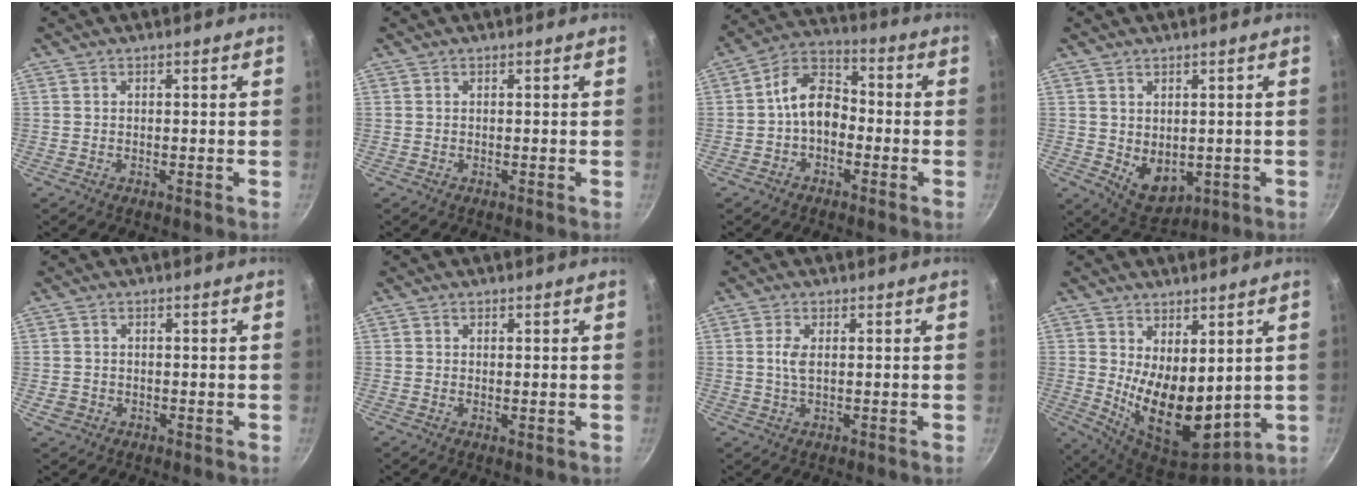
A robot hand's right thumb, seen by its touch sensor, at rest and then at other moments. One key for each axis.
{"total": 0.0}
{"total": 9.5, "fx": -1.6, "fy": 6.7, "fz": 6.5, "tx": -0.078, "ty": 0.040, "tz": -0.043}
{"total": 6.8, "fx": 0.1, "fy": 5.0, "fz": 4.6, "tx": -0.052, "ty": -0.016, "tz": 0.025}
{"total": 2.2, "fx": -0.6, "fy": 2.0, "fz": 0.7, "tx": -0.011, "ty": 0.004, "tz": -0.005}
{"total": 0.7, "fx": 0.2, "fy": 0.4, "fz": 0.5, "tx": -0.008, "ty": -0.004, "tz": 0.001}
{"total": 2.8, "fx": 0.4, "fy": 1.2, "fz": 2.5, "tx": -0.054, "ty": 0.000, "tz": 0.008}
{"total": 14.2, "fx": 1.8, "fy": 7.9, "fz": 11.6, "tx": -0.152, "ty": -0.048, "tz": 0.055}